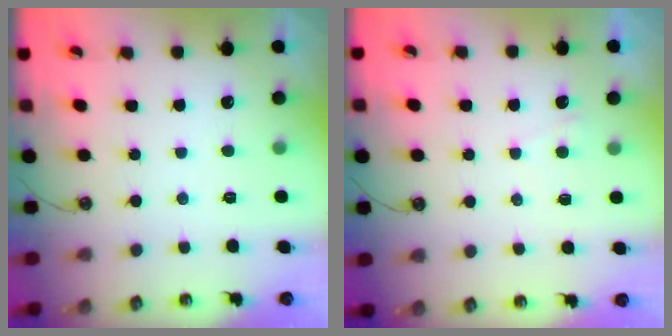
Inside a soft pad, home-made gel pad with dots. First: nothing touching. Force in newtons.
{"total": 1.4, "press": 1.3, "slide": 0.3}